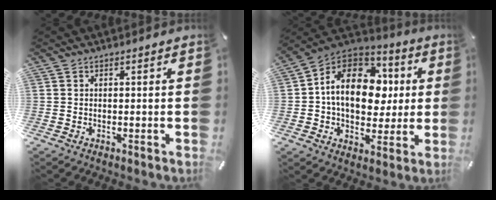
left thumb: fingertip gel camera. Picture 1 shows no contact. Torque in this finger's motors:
{"motor_torque": [1.01, 0.93, 1.29, 0.53, 0.23]}